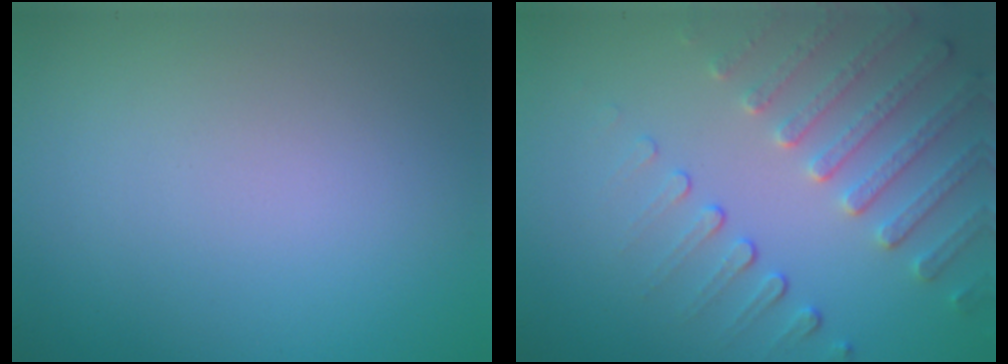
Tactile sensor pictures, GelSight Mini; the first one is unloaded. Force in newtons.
{"total": 4.5, "press": 3.5, "slide": 2.8}